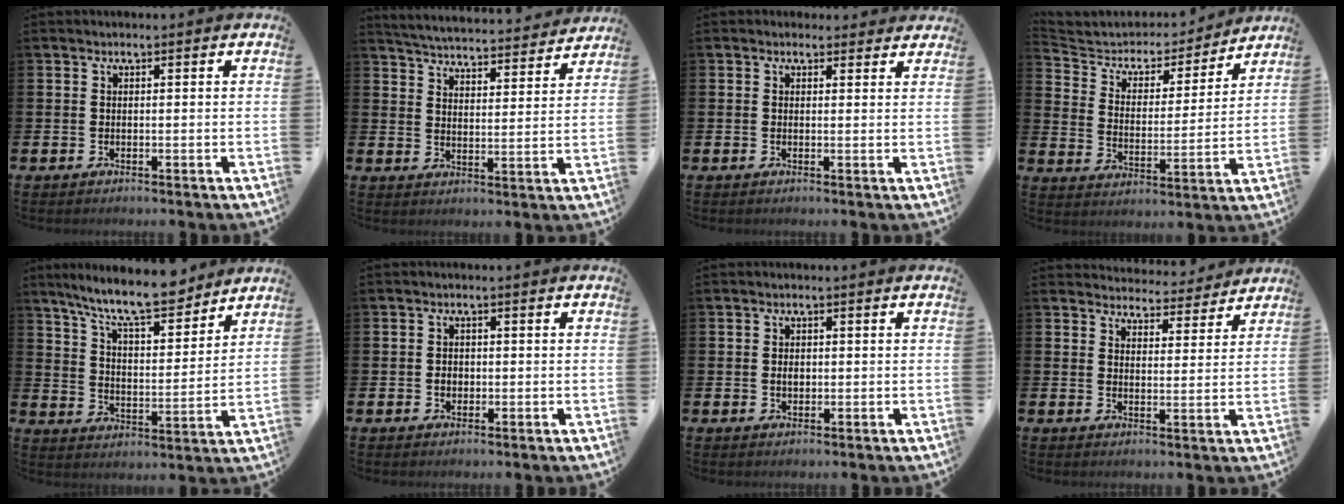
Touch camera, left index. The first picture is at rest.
{"total": 4.9, "force": [4.9, 0.3, 0.4], "torque": [-0.033, -0.042, 0.083]}
{"total": 1.2, "force": [1.0, 0.6, 0.0], "torque": [0.009, 0.000, 0.016]}
{"total": 5.5, "force": [4.8, 2.4, 0.7], "torque": [-0.044, -0.038, 0.077]}
{"total": 10.7, "force": [9.6, 1.7, 4.3], "torque": [-0.099, -0.056, 0.168]}
{"total": 1.4, "force": [-0.2, 1.2, 0.7], "torque": [-0.001, 0.001, -0.008]}
{"total": 1.4, "force": [0.0, 1.0, 1.0], "torque": [-0.008, 0.001, -0.005]}
{"total": 4.2, "force": [4.1, 0.8, -0.2], "torque": [0.006, -0.037, 0.069]}